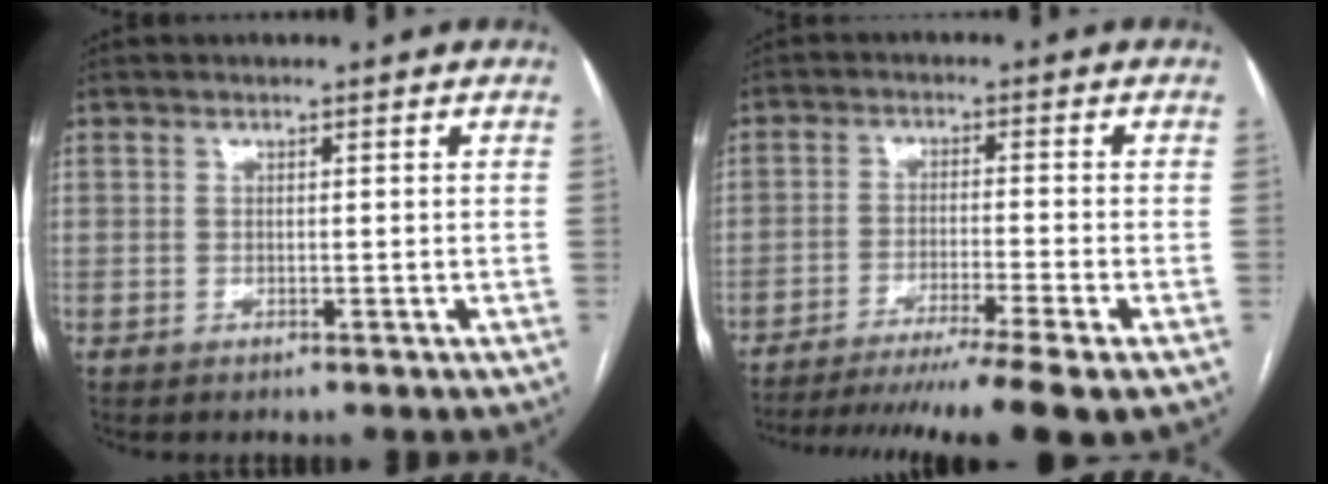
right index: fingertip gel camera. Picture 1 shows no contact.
{"total": 14.3, "force": [-11.5, -1.7, 8.3], "torque": [-0.118, -0.037, -0.179]}